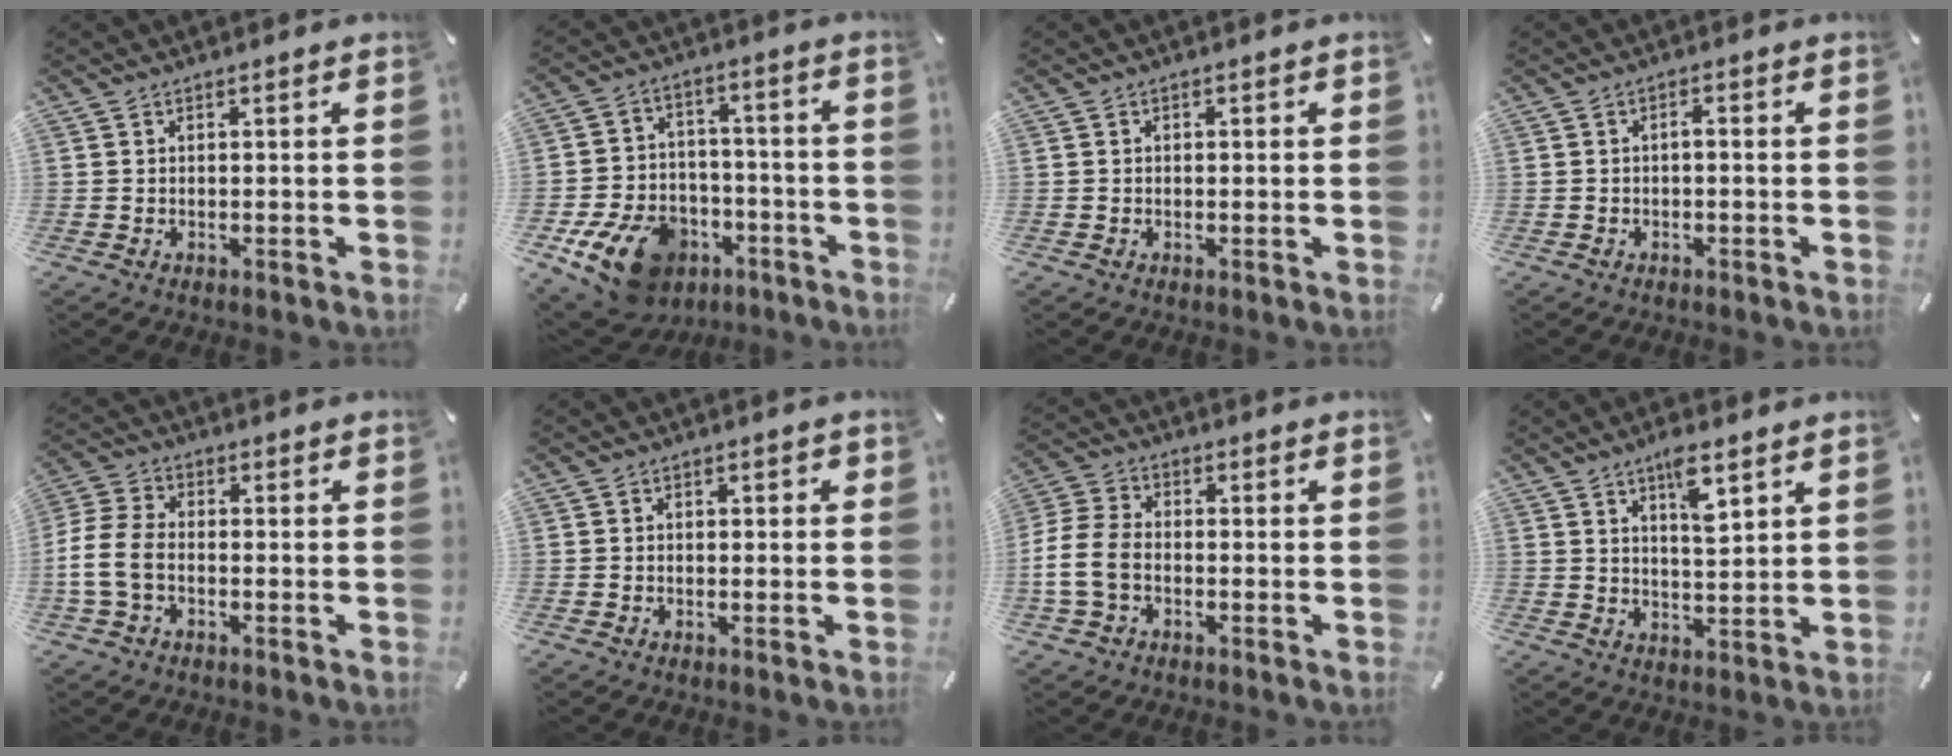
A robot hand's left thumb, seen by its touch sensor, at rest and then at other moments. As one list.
[{"total": 15.2, "force": [-8.2, 10.4, 7.4], "torque": [-0.115, 0.060, -0.131]}, {"total": 0.7, "force": [-0.2, 0.6, 0.3], "torque": [-0.005, 0.003, -0.005]}, {"total": 1.4, "force": [-0.7, 0.4, 1.2], "torque": [-0.023, 0.005, -0.016]}, {"total": 8.2, "force": [-2.5, 5.3, 5.7], "torque": [-0.129, 0.009, -0.046]}, {"total": 1.2, "force": [-0.4, 1.0, 0.5], "torque": [-0.010, 0.005, -0.011]}, {"total": 9.2, "force": [-2.6, 6.4, 6.1], "torque": [-0.135, 0.013, -0.046]}, {"total": 7.1, "force": [4.5, 2.2, 5.0], "torque": [-0.078, -0.021, 0.071]}]